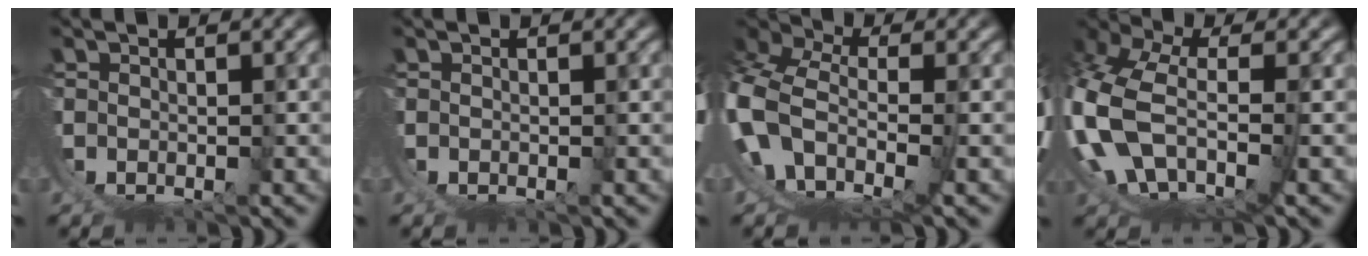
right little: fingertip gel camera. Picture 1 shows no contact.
{"total": 0.0}
{"total": 9.4, "force": [-1.9, 6.9, 6.1], "torque": [-0.168, -0.041, -0.026]}
{"total": 9.5, "force": [-1.5, 6.7, 6.6], "torque": [-0.198, -0.043, -0.013]}